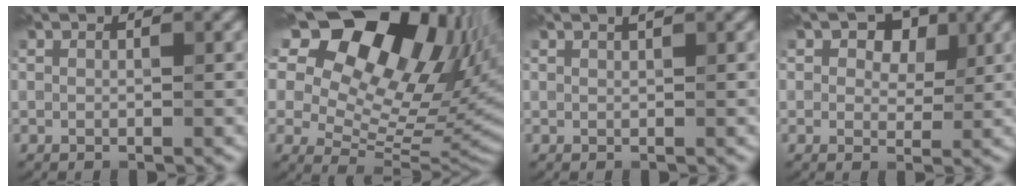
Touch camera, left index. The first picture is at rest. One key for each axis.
{"total": 15.4, "fx": 8.4, "fy": 8.9, "fz": 9.3, "tx": -0.182, "ty": 0.031, "tz": 0.167}
{"total": 0.6, "fx": 0.6, "fy": -0.1, "fz": 0.1, "tx": 0.002, "ty": 0.007, "tz": 0.007}
{"total": 2.2, "fx": 1.2, "fy": 1.6, "fz": 0.9, "tx": -0.031, "ty": -0.002, "tz": 0.035}